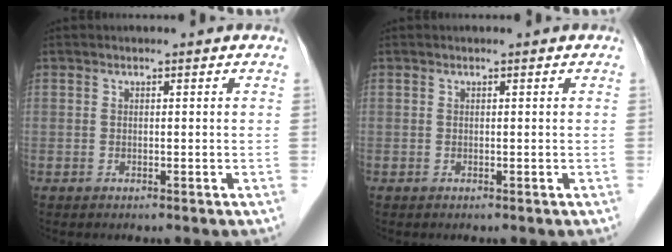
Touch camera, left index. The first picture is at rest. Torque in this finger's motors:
{"motor_torque": [-0.04, 0.04, -0.02, 0.00]}